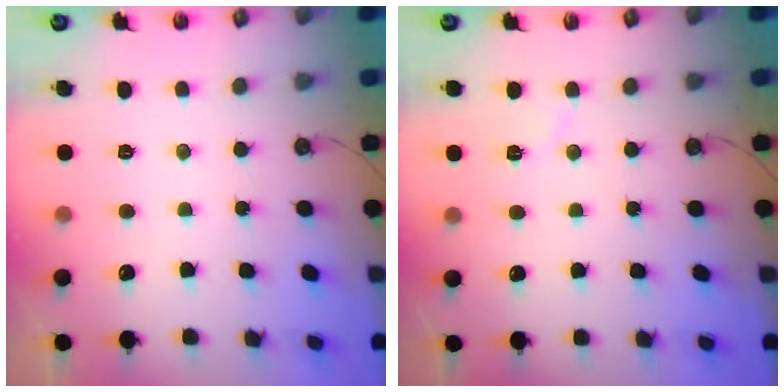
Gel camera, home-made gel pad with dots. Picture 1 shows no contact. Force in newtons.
{"total": 5.4, "press": 4.5, "slide": 2.9}